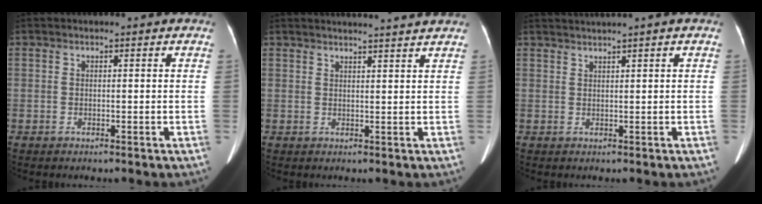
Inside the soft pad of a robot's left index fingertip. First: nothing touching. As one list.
[{"total": 7.1, "force": [6.7, -0.8, 2.3], "torque": [-0.027, 0.008, 0.070]}, {"total": 2.9, "force": [2.4, -1.0, 1.4], "torque": [-0.021, 0.018, 0.047]}]